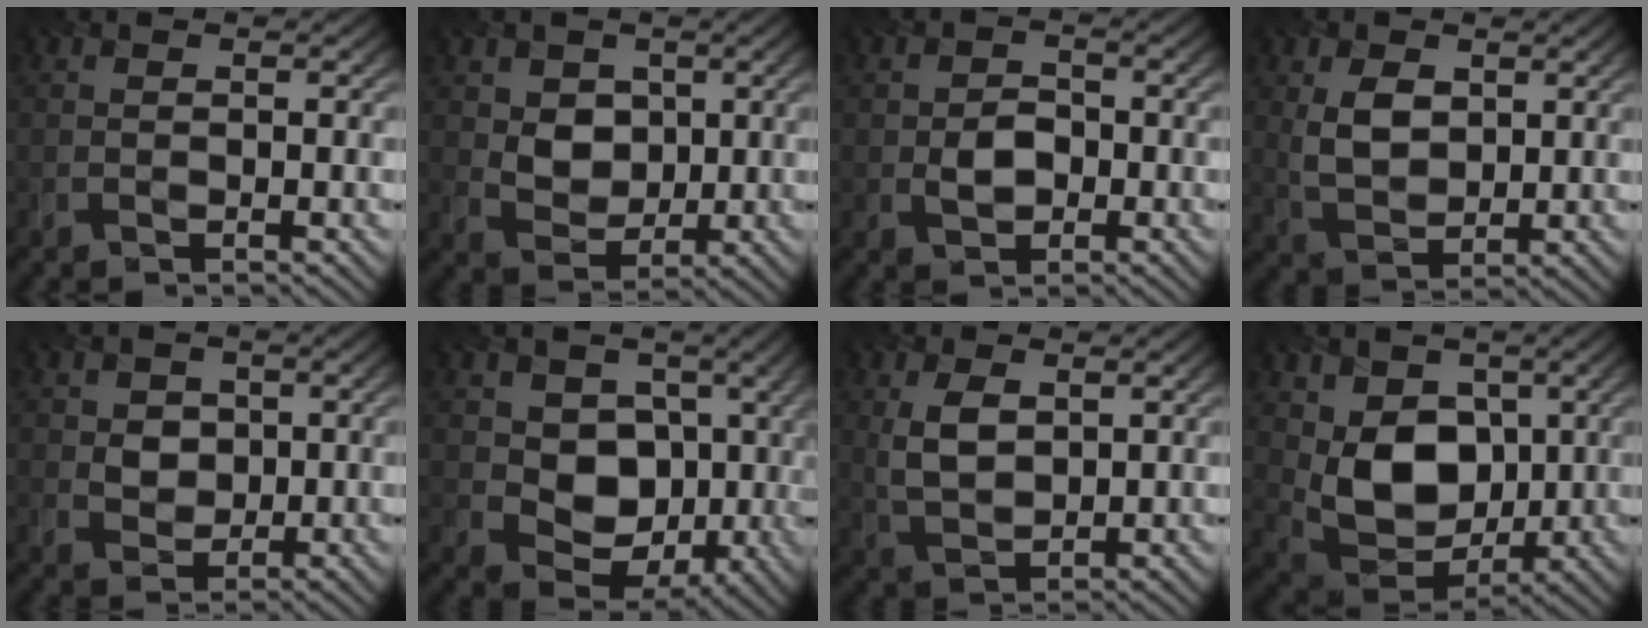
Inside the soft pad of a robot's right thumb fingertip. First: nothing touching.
{"total": 5.6, "force": [1.9, 4.5, 2.7], "torque": [-0.090, -0.015, 0.043]}
{"total": 2.9, "force": [-0.6, 2.2, 1.8], "torque": [-0.035, 0.000, -0.013]}
{"total": 6.0, "force": [1.6, 4.1, 4.2], "torque": [-0.098, 0.001, 0.035]}
{"total": 3.8, "force": [1.1, 3.2, 1.8], "torque": [-0.058, -0.006, 0.021]}
{"total": 13.3, "force": [0.9, 10.8, 7.8], "torque": [-0.149, -0.019, 0.020]}
{"total": 5.8, "force": [1.7, 3.5, 4.3], "torque": [-0.106, 0.001, 0.037]}
{"total": 9.2, "force": [2.0, 6.8, 5.9], "torque": [-0.137, -0.019, 0.033]}